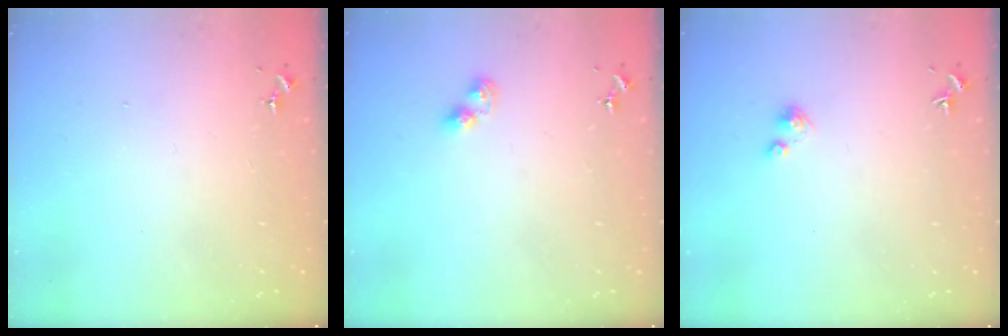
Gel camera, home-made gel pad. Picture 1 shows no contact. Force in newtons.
{"total": 5.5, "press": 5.5, "slide": 0.4}
{"total": 3.0, "press": 3.0, "slide": 0.3}